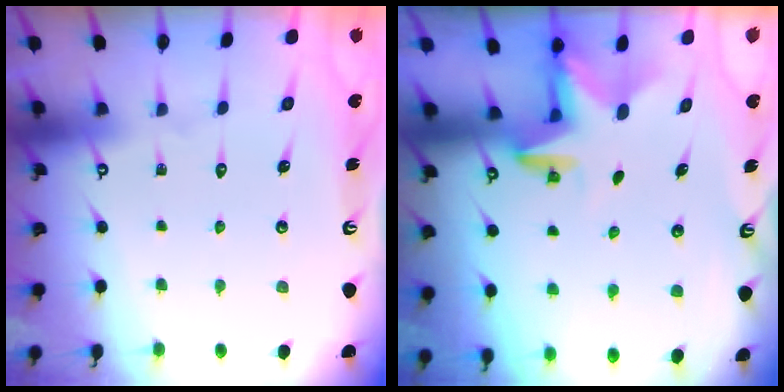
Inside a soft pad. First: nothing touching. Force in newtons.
{"total": 2.9, "press": 2.9, "slide": 0.2}